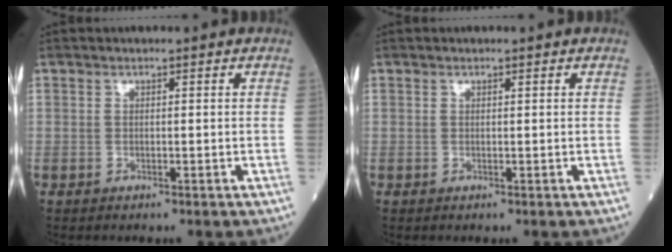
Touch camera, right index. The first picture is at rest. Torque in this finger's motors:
{"motor_torque": [-0.07, -0.04, -0.03, -0.01]}